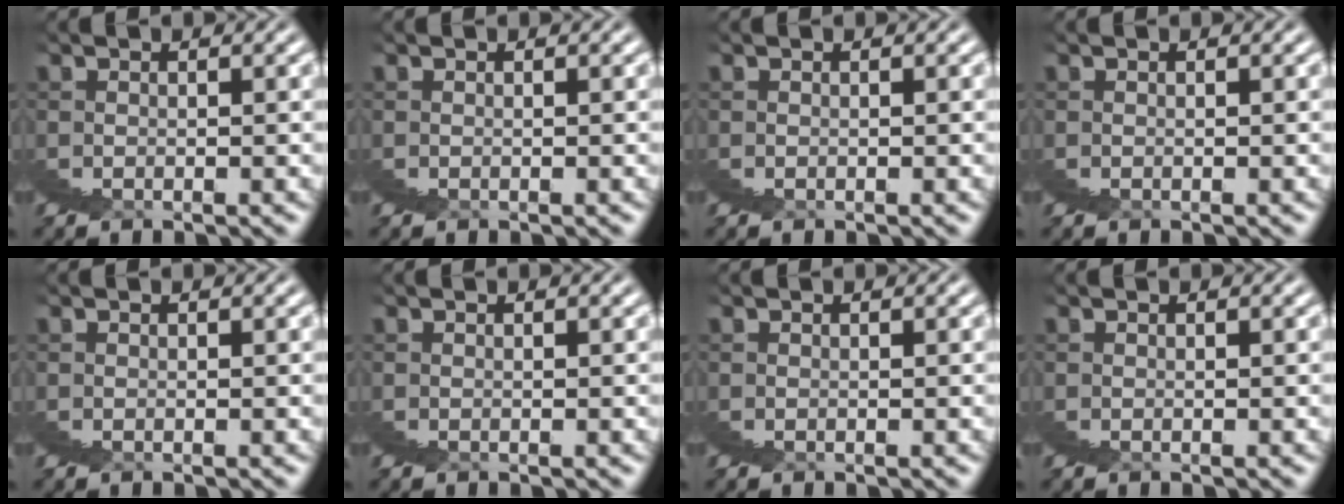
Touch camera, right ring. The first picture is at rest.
{"total": 0.0}
{"total": 0.0}
{"total": 0.0}
{"total": 0.0}
{"total": 0.0}
{"total": 0.0}
{"total": 0.0}